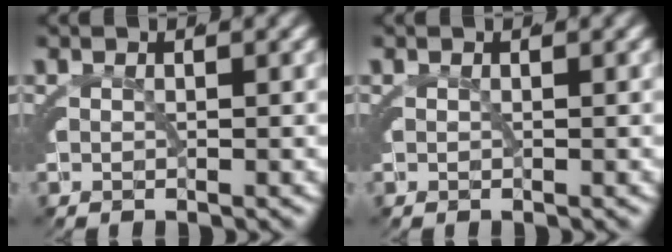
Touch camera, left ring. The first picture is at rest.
{"total": 0.0}